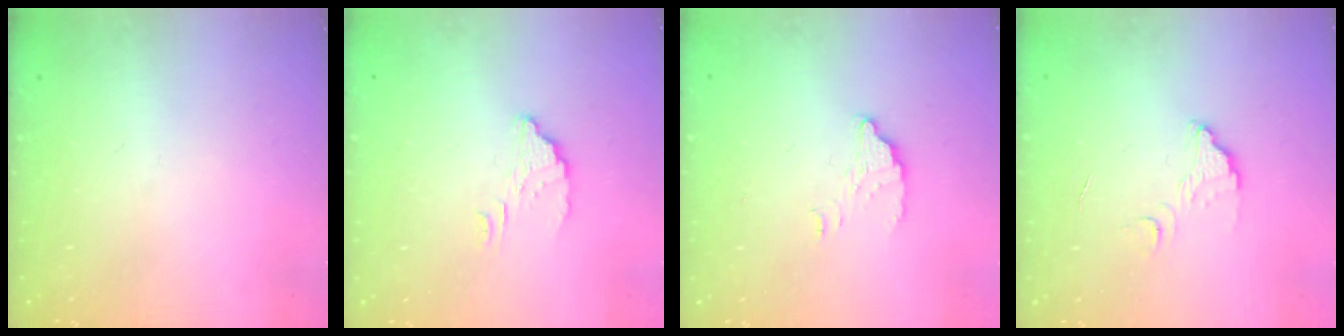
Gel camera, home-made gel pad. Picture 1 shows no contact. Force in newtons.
{"total": 3.0, "press": 3.0, "slide": 0.3}
{"total": 3.5, "press": 3.5, "slide": 0.1}
{"total": 5.9, "press": 5.9, "slide": 0.4}